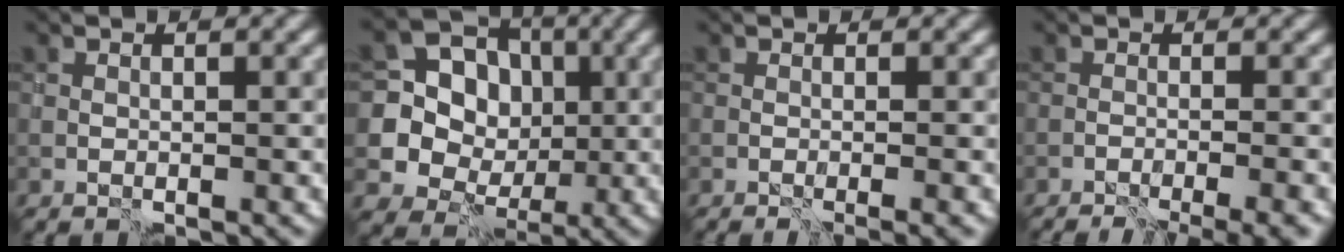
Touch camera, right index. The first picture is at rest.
{"total": 11.9, "force": [1.2, 11.3, 3.7], "torque": [-0.119, 0.032, 0.011]}
{"total": 1.5, "force": [-1.0, -0.6, 0.9], "torque": [-0.005, 0.003, -0.018]}
{"total": 7.0, "force": [-6.3, 0.9, 3.0], "torque": [-0.020, 0.003, -0.074]}